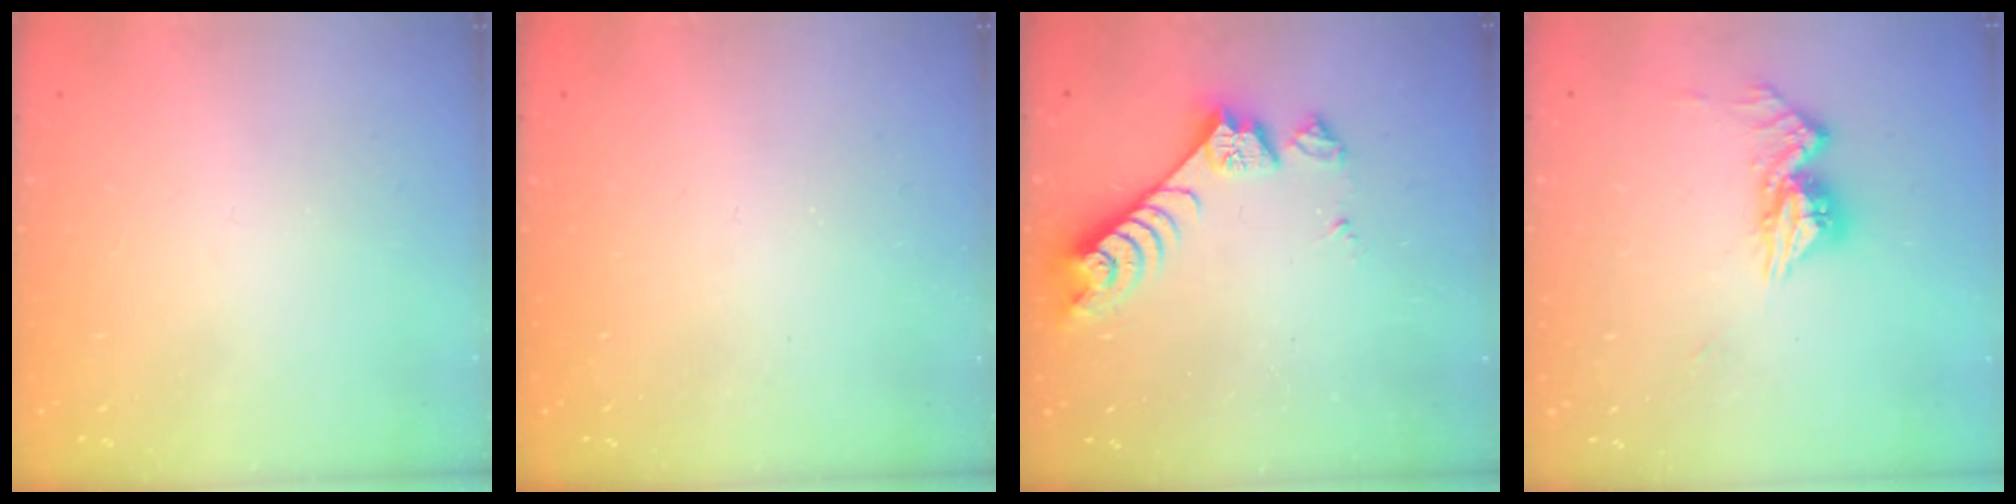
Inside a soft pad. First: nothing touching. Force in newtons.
{"total": 0.0}
{"total": 8.0, "press": 7.9, "slide": 0.7}
{"total": 10.5, "press": 10.5, "slide": 1.0}